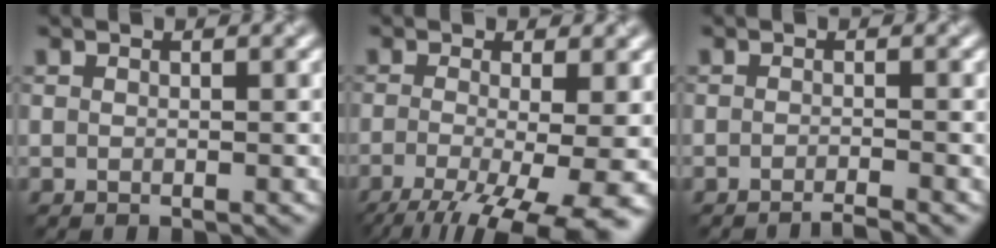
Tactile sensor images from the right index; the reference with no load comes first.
{"total": 10.5, "force": [-5.0, 3.6, 8.6], "torque": [-0.149, -0.025, -0.063]}
{"total": 1.8, "force": [-1.6, 0.0, 0.9], "torque": [-0.013, -0.003, -0.032]}